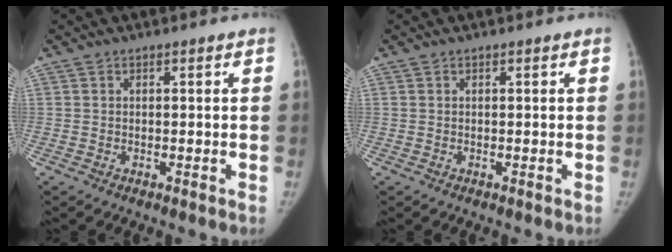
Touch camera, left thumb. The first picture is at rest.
{"total": 0.0}